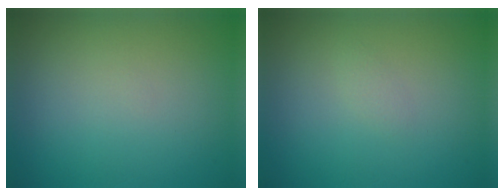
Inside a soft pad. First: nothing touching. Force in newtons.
{"total": 0.7, "press": 0.7, "slide": 0.1}